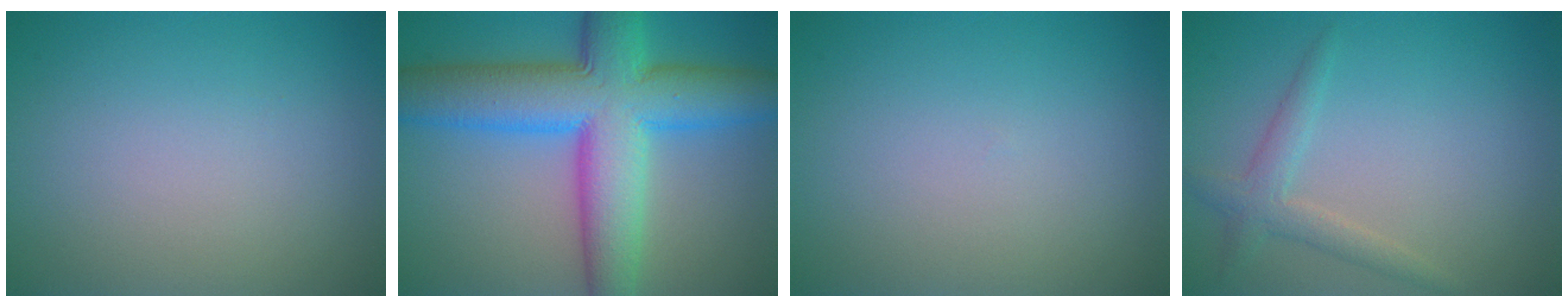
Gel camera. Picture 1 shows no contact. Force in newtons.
{"total": 11.8, "press": 11.8, "slide": 0.1}
{"total": 0.0}
{"total": 2.1, "press": 2.1, "slide": 0.0}